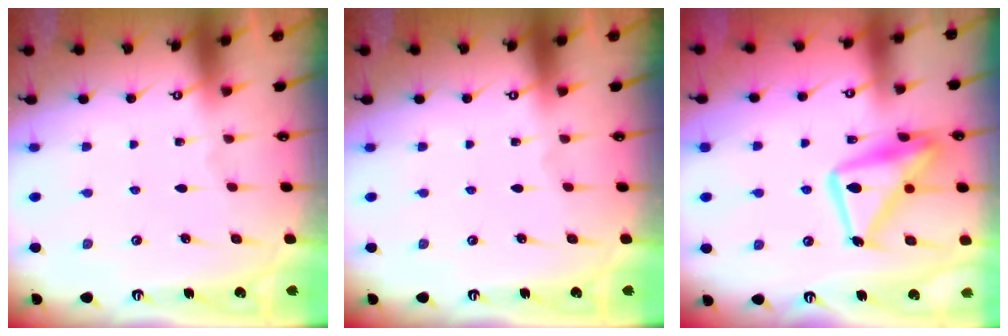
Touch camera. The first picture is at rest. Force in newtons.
{"total": 0.0}
{"total": 17.3, "press": 17.2, "slide": 1.3}